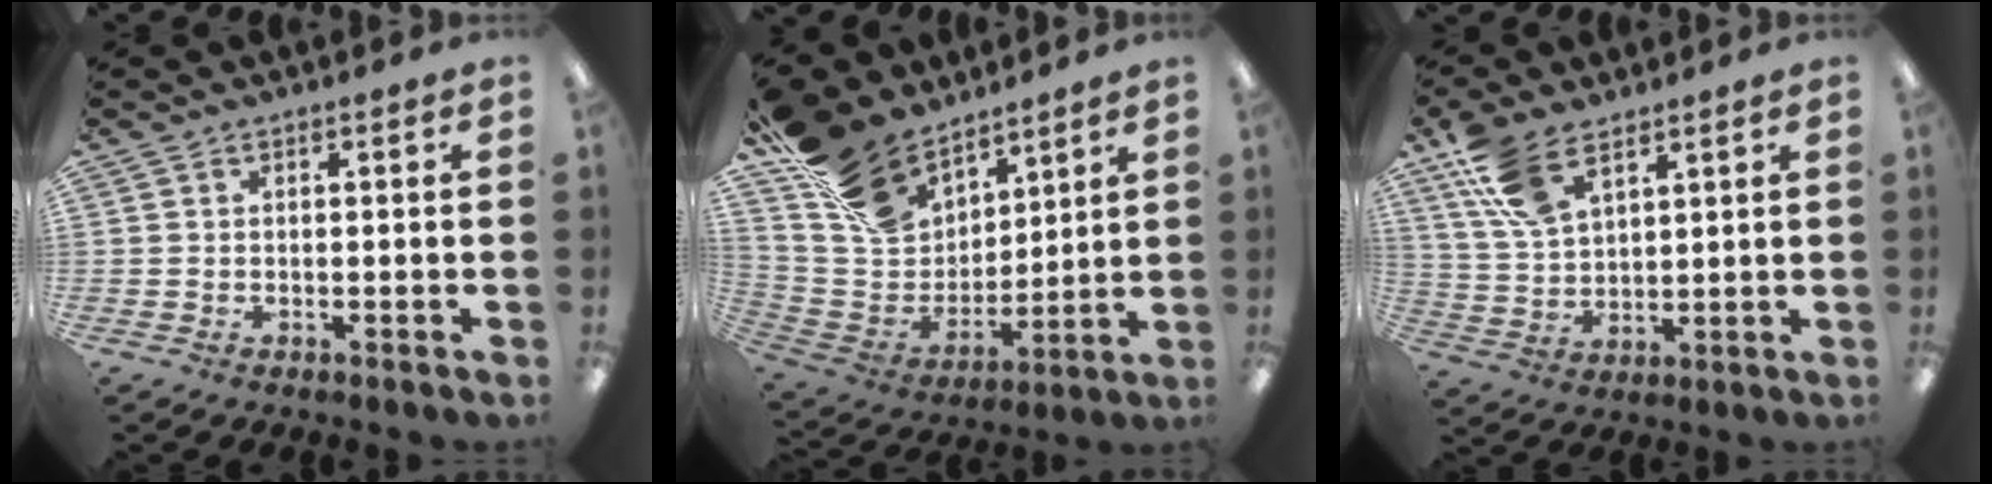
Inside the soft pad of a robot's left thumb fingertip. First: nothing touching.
{"total": 19.1, "force": [13.8, 10.9, 7.5], "torque": [-0.163, -0.079, 0.266]}
{"total": 11.5, "force": [7.6, 5.5, 6.6], "torque": [-0.138, -0.021, 0.147]}